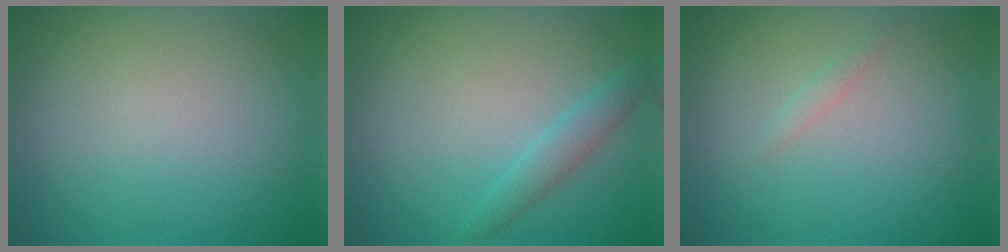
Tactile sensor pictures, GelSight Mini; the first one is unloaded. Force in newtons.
{"total": 1.9, "press": 1.9, "slide": 0.1}
{"total": 0.7, "press": 0.7, "slide": 0.1}